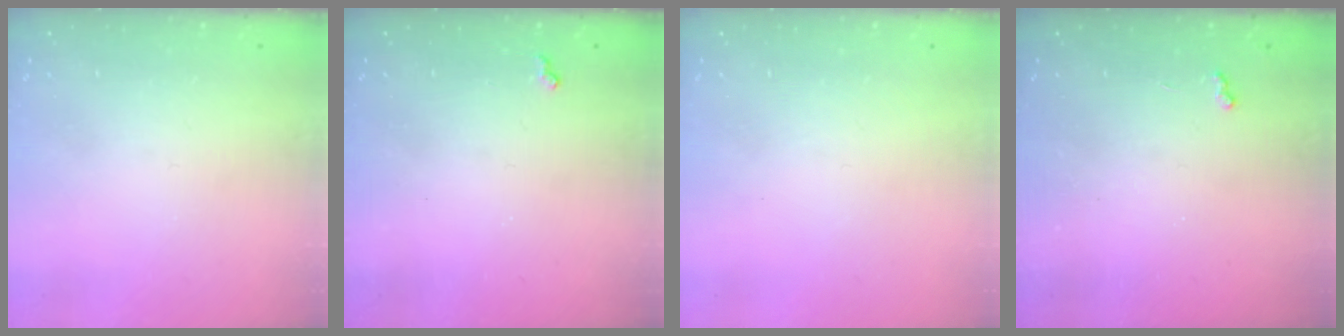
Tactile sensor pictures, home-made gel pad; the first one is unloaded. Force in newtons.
{"total": 3.9, "press": 3.9, "slide": 0.6}
{"total": 0.0}
{"total": 2.6, "press": 2.6, "slide": 0.4}